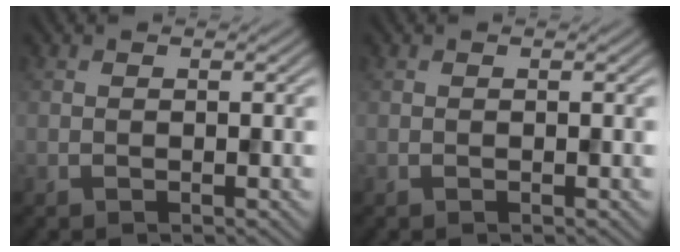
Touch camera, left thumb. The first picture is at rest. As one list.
[{"total": 0.0}]